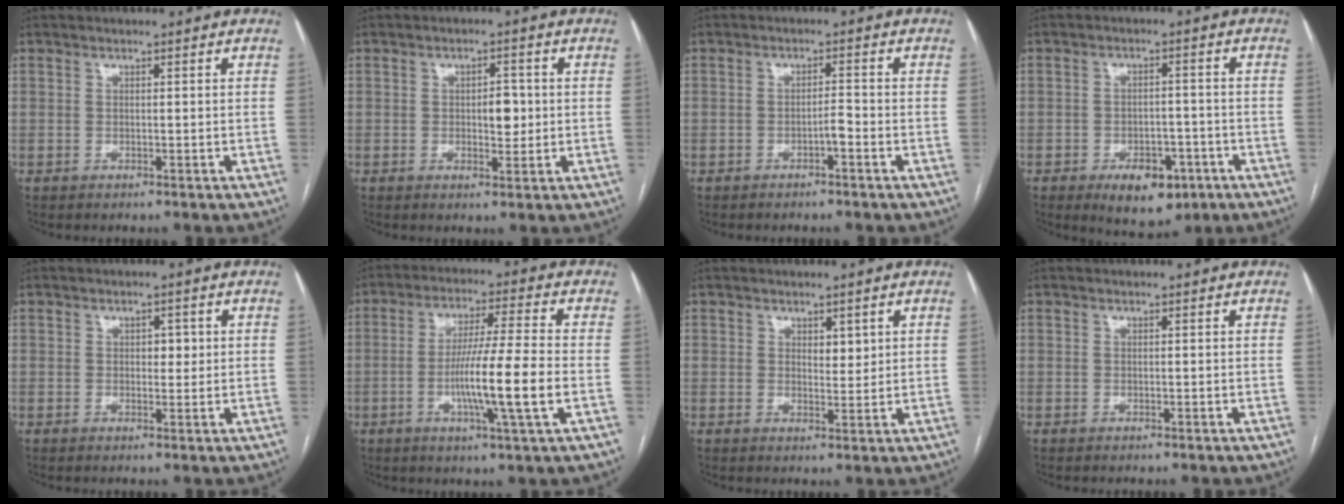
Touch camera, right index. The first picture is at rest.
{"total": 3.7, "force": [0.1, 1.8, 3.2], "torque": [-0.043, 0.003, 0.005]}
{"total": 1.8, "force": [-1.0, 0.3, 1.5], "torque": [-0.023, 0.002, -0.018]}
{"total": 8.2, "force": [-4.4, 4.4, 5.4], "torque": [-0.075, 0.001, -0.056]}
{"total": 1.9, "force": [0.6, 1.2, 1.4], "torque": [-0.015, -0.001, 0.008]}
{"total": 11.8, "force": [-2.7, -0.8, 11.4], "torque": [-0.209, -0.010, -0.053]}
{"total": 2.2, "force": [1.1, 1.1, 1.5], "torque": [-0.021, -0.005, 0.021]}
{"total": 0.0}